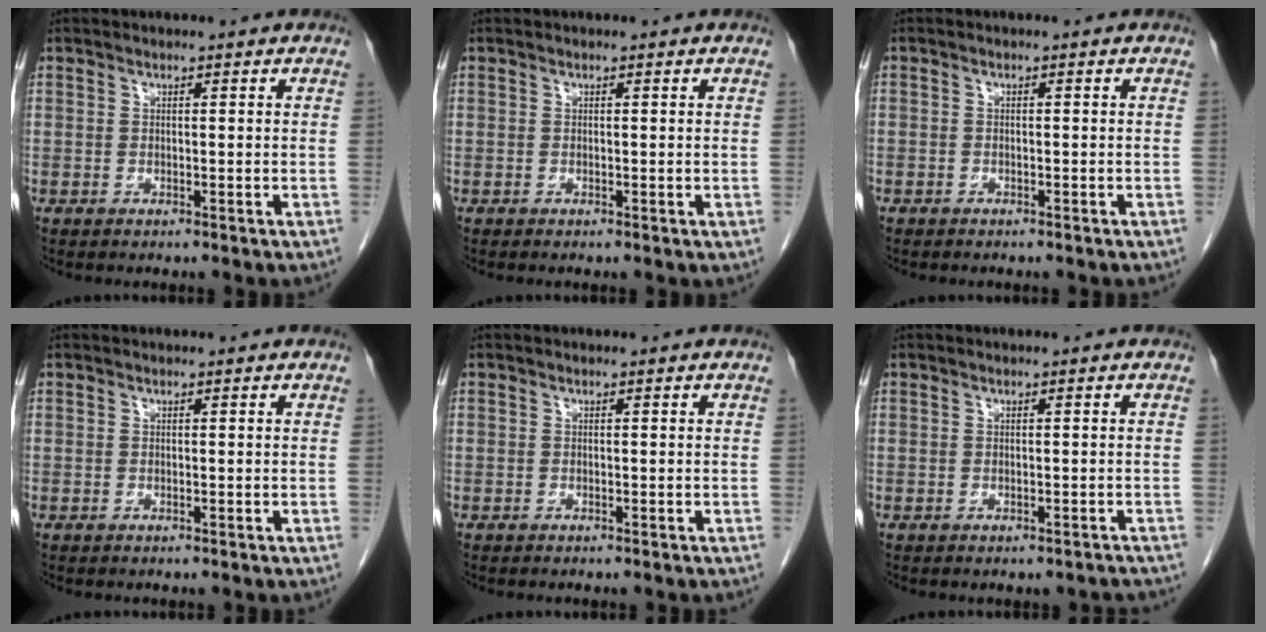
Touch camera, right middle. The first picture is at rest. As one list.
[{"total": 0.0}, {"total": 1.0, "force": [-0.8, 0.6, 0.2], "torque": [-0.005, 0.002, -0.011]}, {"total": 0.0}, {"total": 0.0}, {"total": 1.9, "force": [-1.7, 0.8, 0.4], "torque": [-0.004, 0.000, -0.020]}]